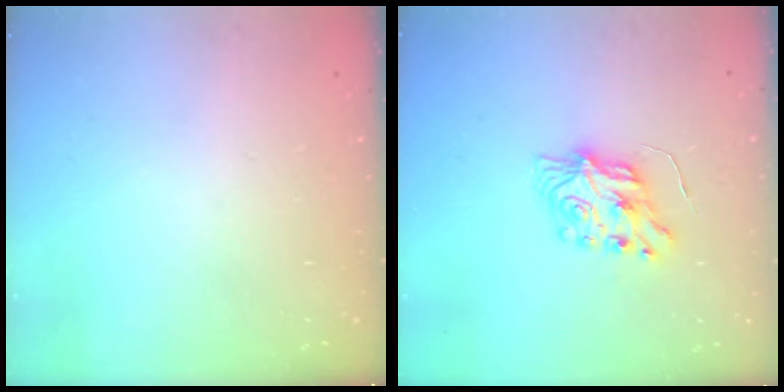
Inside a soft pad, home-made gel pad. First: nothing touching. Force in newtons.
{"total": 7.3, "press": 7.3, "slide": 0.2}